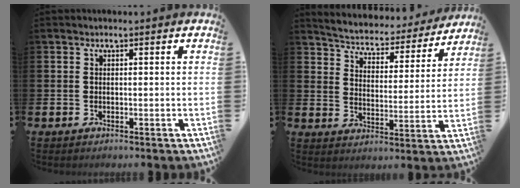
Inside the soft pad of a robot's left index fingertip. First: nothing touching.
{"total": 4.7, "force": [4.6, 1.2, 0.6], "torque": [-0.042, -0.039, 0.073]}